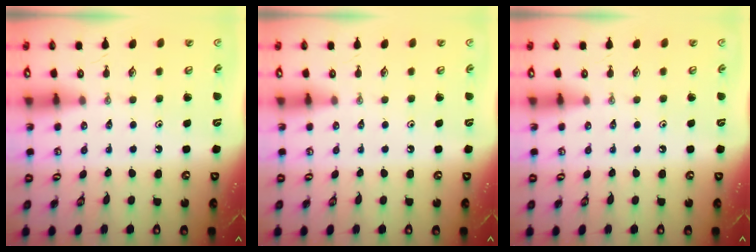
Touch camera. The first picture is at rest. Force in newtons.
{"total": 0.0}
{"total": 0.0}